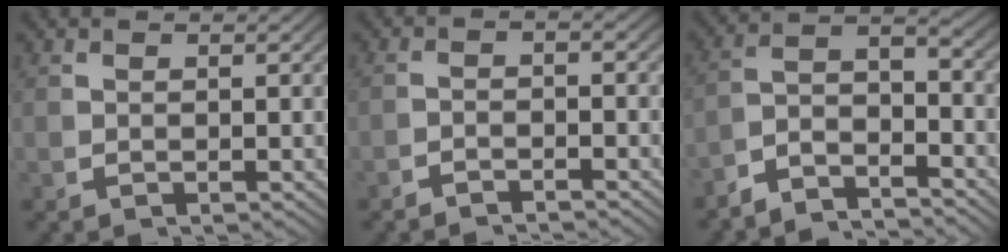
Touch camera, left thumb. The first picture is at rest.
{"total": 1.9, "force": [-1.9, 0.2, 0.3], "torque": [0.000, -0.002, -0.038]}
{"total": 6.8, "force": [-3.1, 4.0, 4.5], "torque": [-0.072, -0.020, -0.061]}